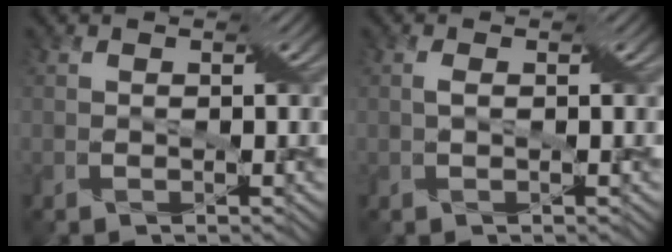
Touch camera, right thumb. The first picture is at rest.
{"total": 0.7, "force": [0.2, 0.1, 0.7], "torque": [-0.019, 0.004, 0.002]}